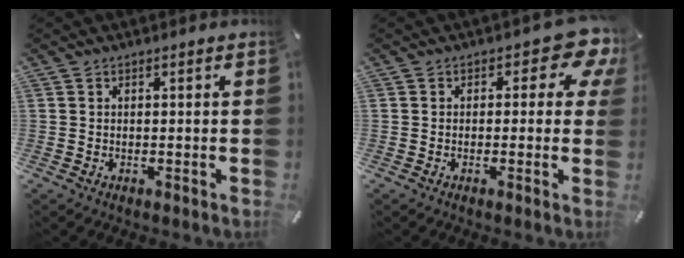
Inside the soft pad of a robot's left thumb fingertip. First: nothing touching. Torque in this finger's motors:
{"motor_torque": [0.95, 0.55, 0.68, 0.28, 0.02]}